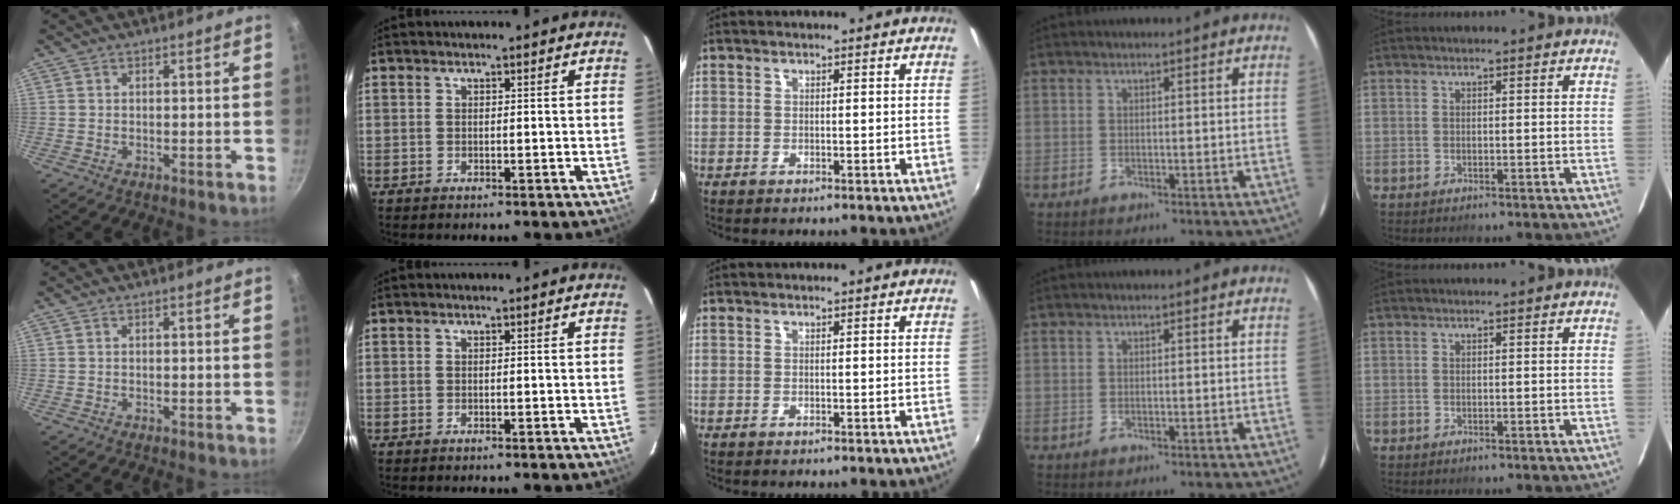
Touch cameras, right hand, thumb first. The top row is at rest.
{}